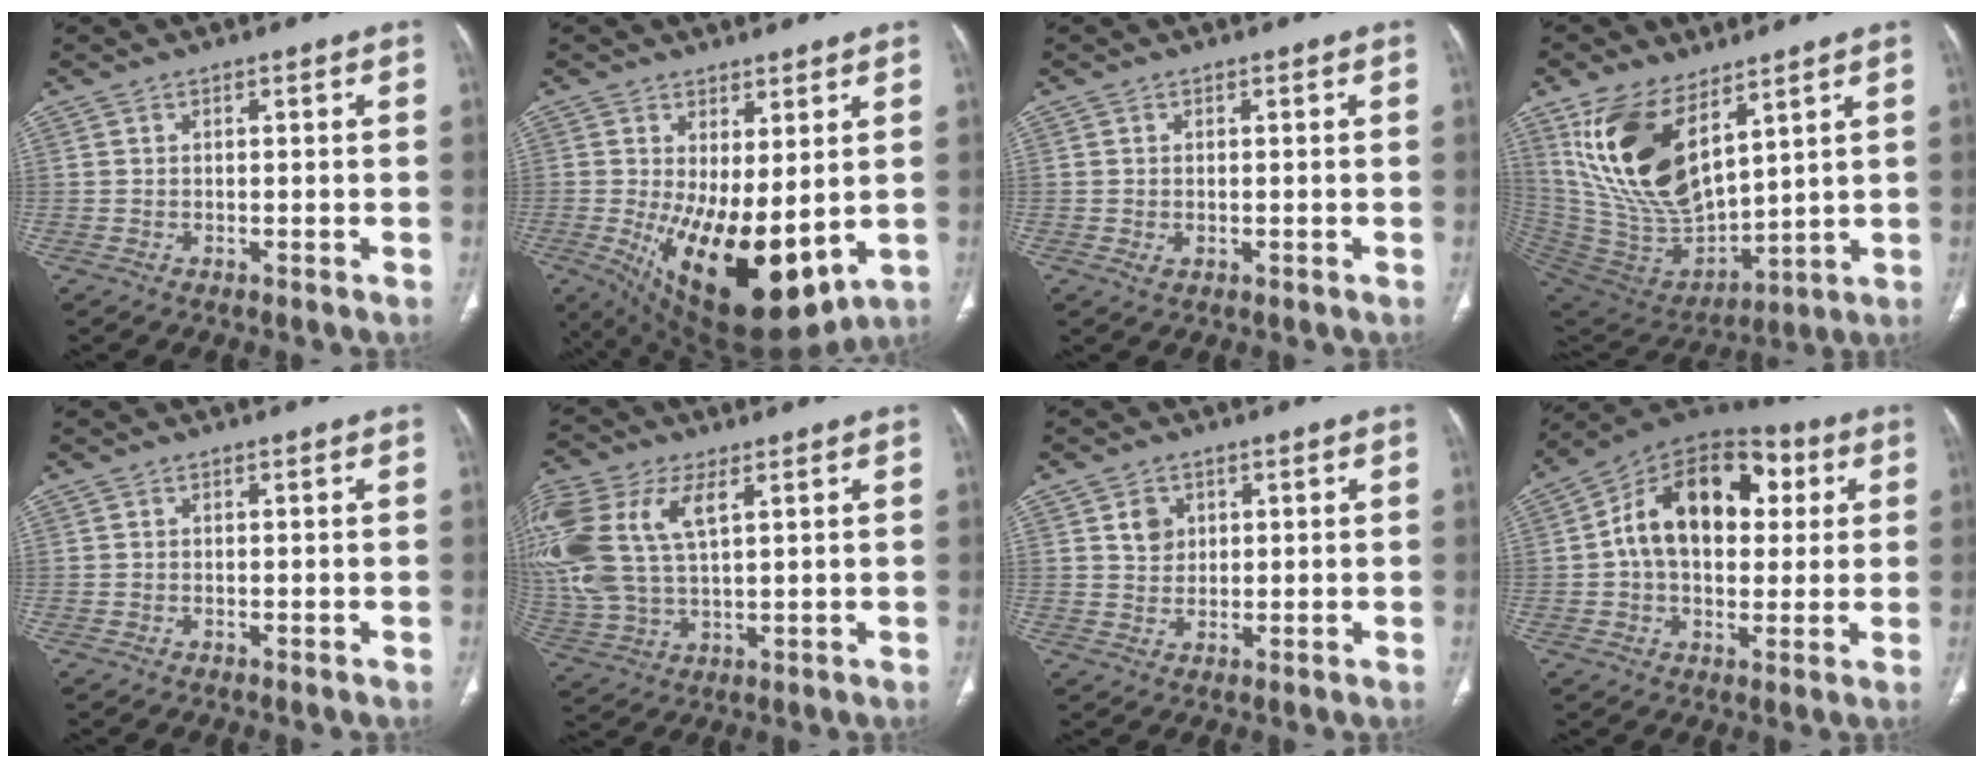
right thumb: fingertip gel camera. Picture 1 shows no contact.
{"total": 18.0, "force": [-1.6, 7.9, 16.0], "torque": [-0.264, -0.034, 0.007]}
{"total": 1.4, "force": [-0.3, 0.9, 1.1], "torque": [-0.026, 0.000, 0.000]}
{"total": 20.2, "force": [10.0, 9.8, 14.6], "torque": [-0.258, -0.054, 0.215]}
{"total": 0.0}
{"total": 20.7, "force": [6.8, 11.4, 15.9], "torque": [-0.401, 0.008, 0.133]}
{"total": 3.6, "force": [1.4, 3.0, 1.5], "torque": [-0.008, -0.007, 0.025]}
{"total": 19.4, "force": [3.5, 12.8, 14.2], "torque": [-0.195, 0.024, 0.047]}